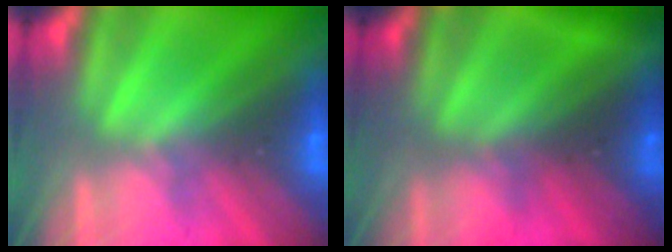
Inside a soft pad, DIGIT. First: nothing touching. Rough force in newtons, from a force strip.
{"total": 8.1}